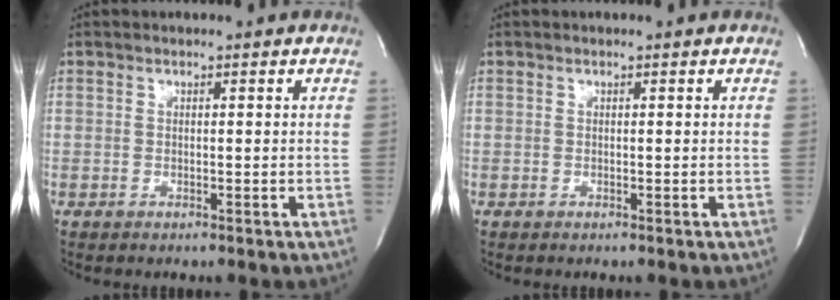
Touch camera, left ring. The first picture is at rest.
{"total": 0.0}